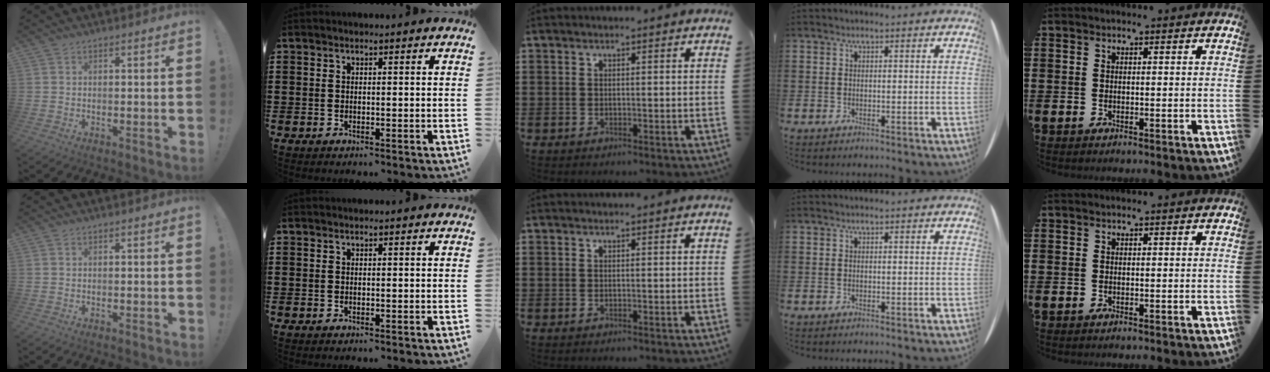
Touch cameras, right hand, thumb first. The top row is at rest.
{}